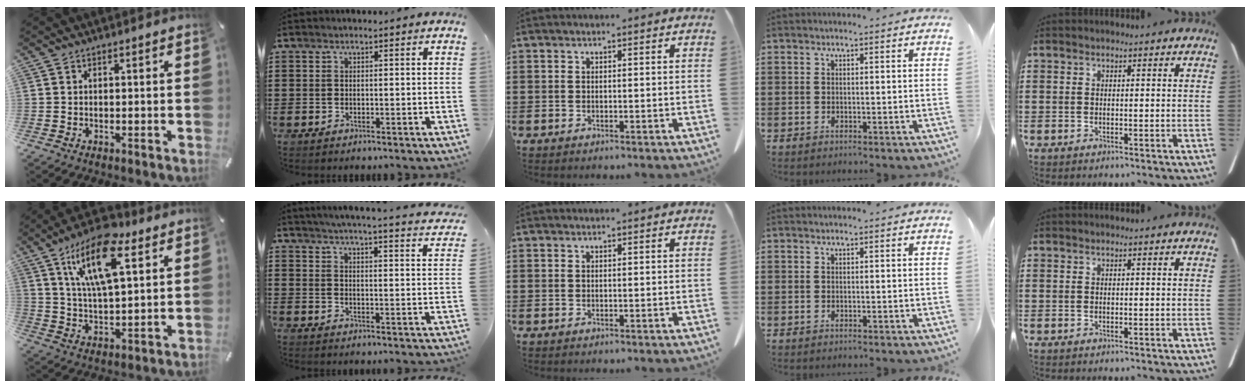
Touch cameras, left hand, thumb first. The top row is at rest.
{"thumb": {"total": 17.5, "force": [9.3, 7.4, 12.9], "torque": [-0.248, -0.025, 0.153]}, "index": {"total": 4.2, "force": [3.9, -0.7, 1.2], "torque": [-0.042, -0.033, 0.063]}}